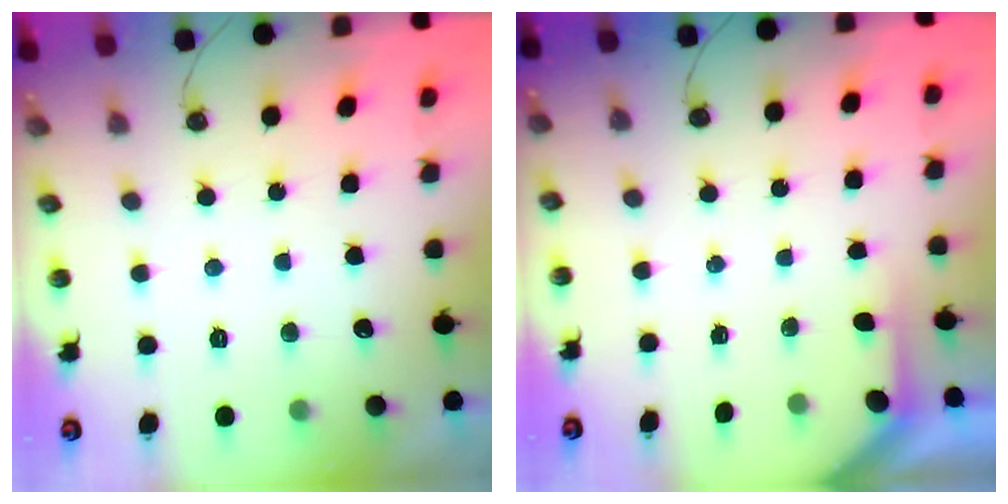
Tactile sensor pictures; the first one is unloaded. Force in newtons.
{"total": 1.9, "press": 1.9, "slide": 0.2}